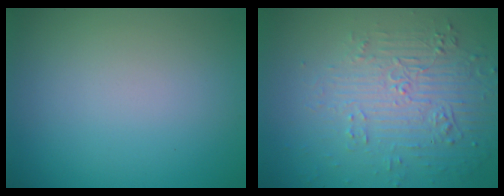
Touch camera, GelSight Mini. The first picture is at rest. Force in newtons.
{"total": 5.7, "press": 3.6, "slide": 4.4}